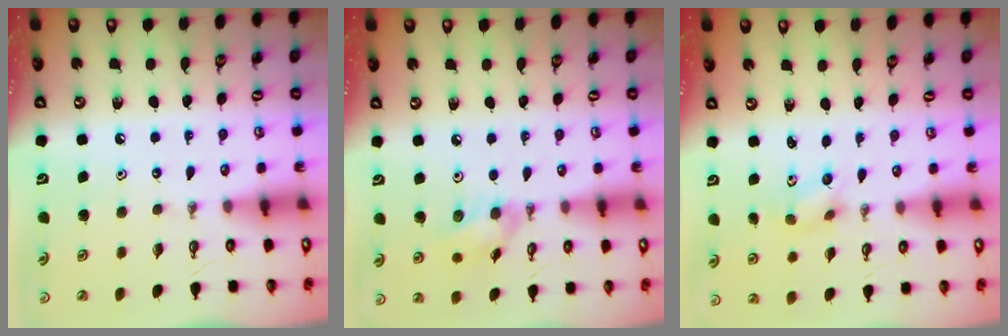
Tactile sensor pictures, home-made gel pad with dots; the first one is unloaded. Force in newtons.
{"total": 9.8, "press": 9.5, "slide": 2.3}
{"total": 3.4, "press": 3.1, "slide": 1.4}